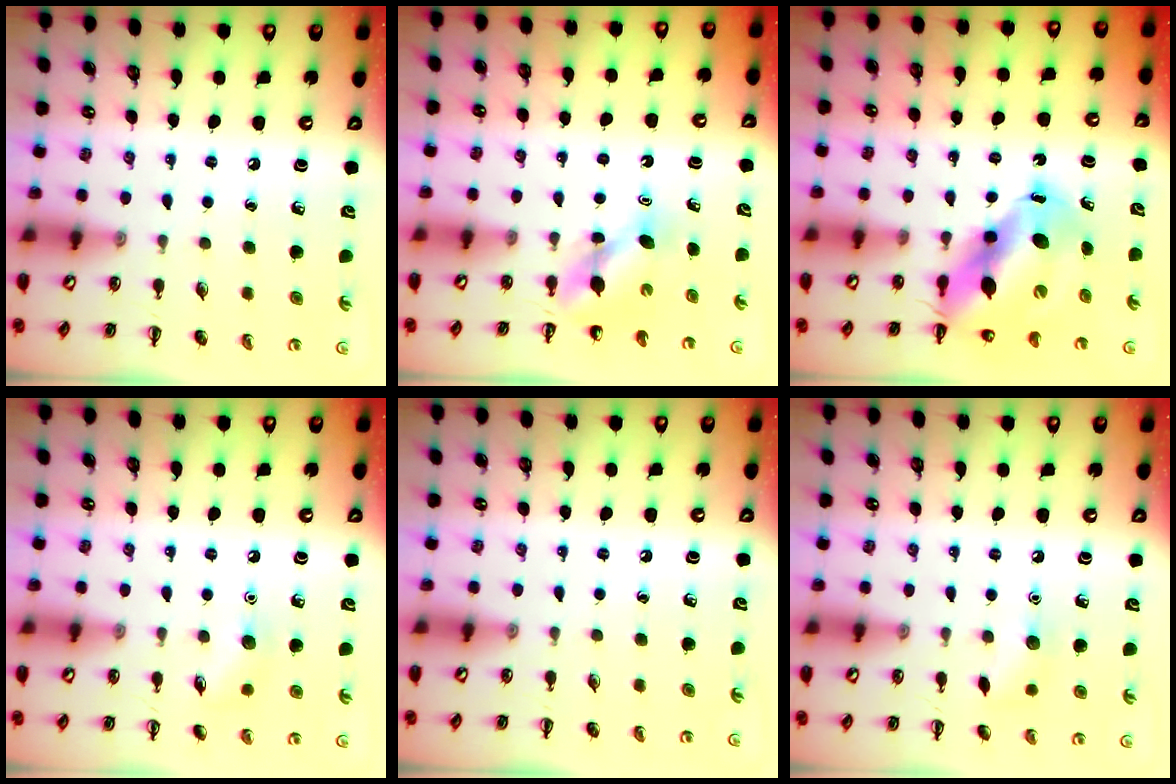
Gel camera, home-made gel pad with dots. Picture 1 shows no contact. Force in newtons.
{"total": 4.5, "press": 4.4, "slide": 0.5}
{"total": 12.4, "press": 11.9, "slide": 3.3}
{"total": 6.0, "press": 5.8, "slide": 1.5}
{"total": 0.0}
{"total": 6.6, "press": 6.5, "slide": 1.4}